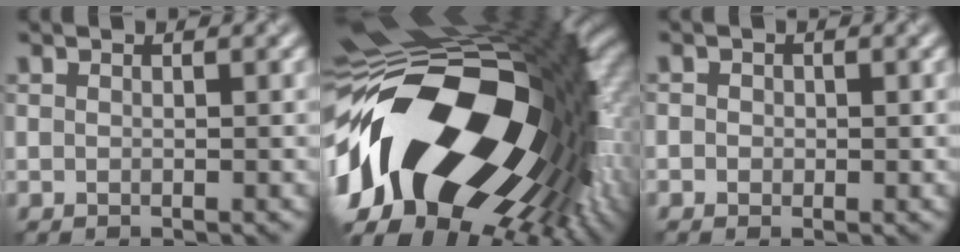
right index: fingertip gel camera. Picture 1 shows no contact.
{"total": 22.1, "force": [-4.4, 11.4, 18.4], "torque": [-0.364, -0.054, -0.083]}
{"total": 0.9, "force": [0.0, 0.8, 0.2], "torque": [-0.002, -0.006, -0.005]}